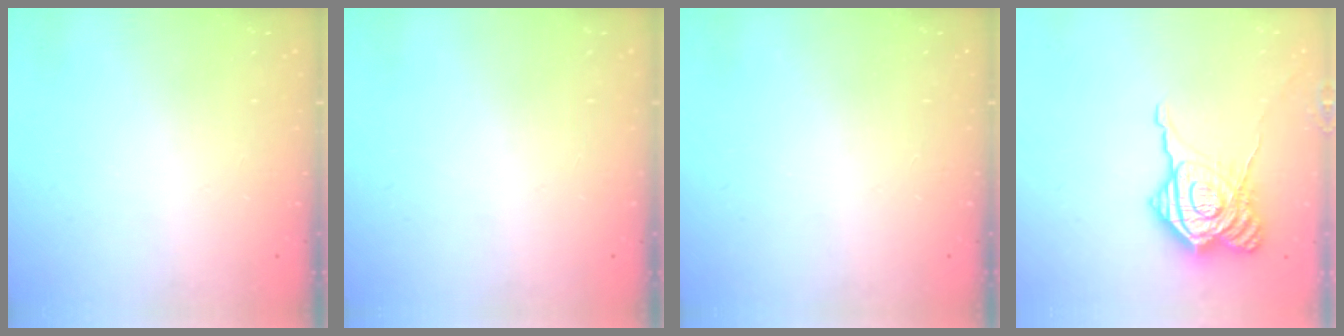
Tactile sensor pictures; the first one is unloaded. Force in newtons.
{"total": 0.0}
{"total": 0.0}
{"total": 17.6, "press": 17.5, "slide": 1.3}